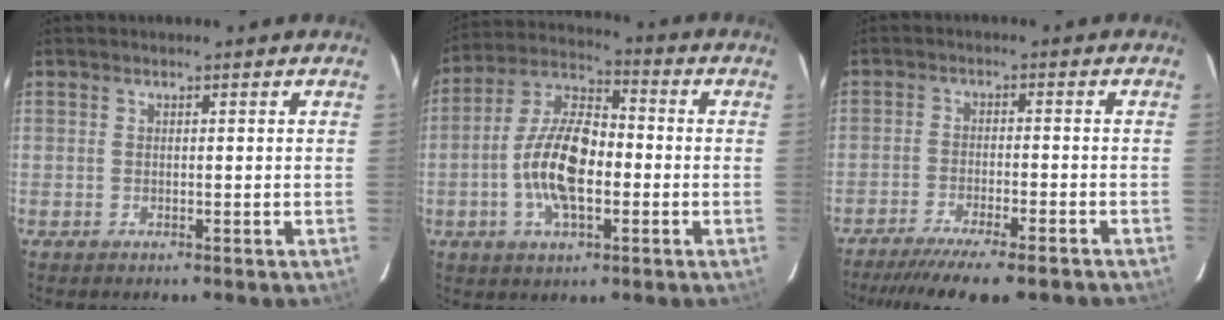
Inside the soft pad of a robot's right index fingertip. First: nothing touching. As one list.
[{"total": 13.2, "force": [-2.7, 5.8, 11.5], "torque": [-0.234, 0.009, -0.054]}, {"total": 15.0, "force": [-12.5, 2.6, 8.0], "torque": [-0.162, -0.040, -0.187]}]